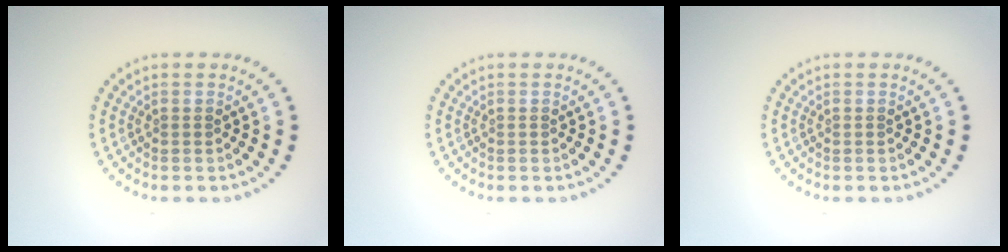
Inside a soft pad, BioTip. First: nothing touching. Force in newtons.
{"total": 0.0}
{"total": 0.0}